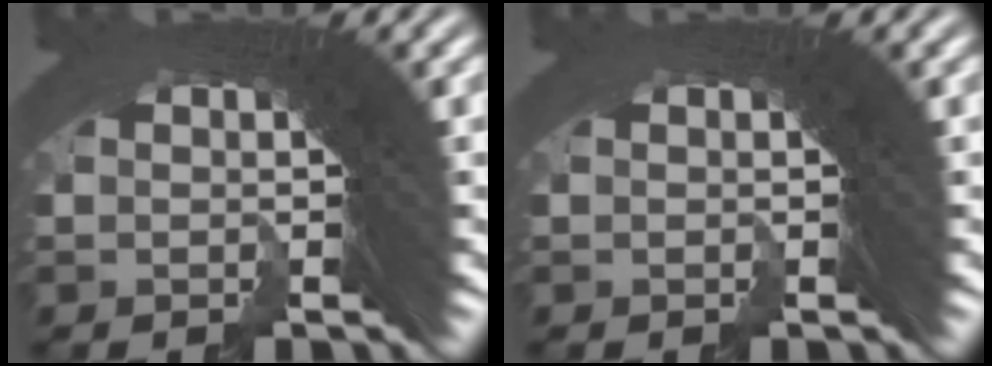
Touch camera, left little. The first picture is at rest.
{"total": 0.0}